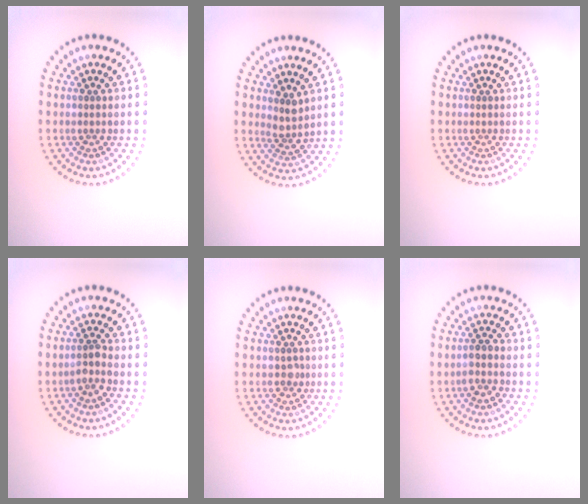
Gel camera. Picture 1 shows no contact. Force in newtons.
{"total": 1.8, "press": 1.4, "slide": 1.1}
{"total": 0.0}
{"total": 1.6, "press": 1.4, "slide": 0.9}
{"total": 0.8, "press": 0.6, "slide": 0.5}
{"total": 1.8, "press": 1.5, "slide": 0.9}